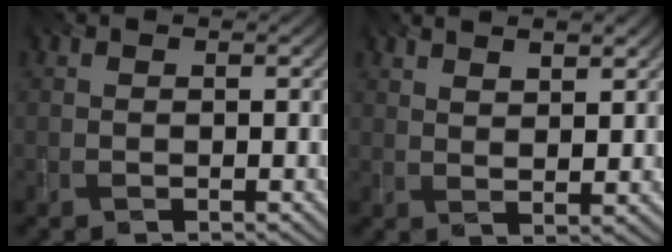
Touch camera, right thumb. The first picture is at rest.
{"total": 3.9, "force": [2.8, 0.9, 2.6], "torque": [-0.040, -0.013, 0.056]}